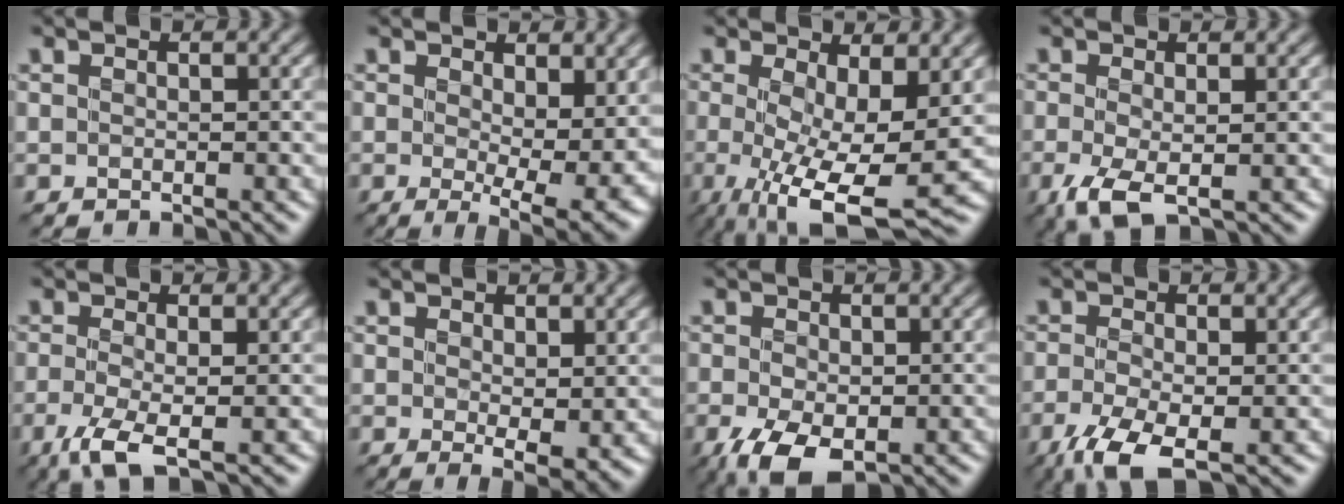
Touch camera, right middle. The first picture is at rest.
{"total": 8.0, "force": [1.0, 3.3, 7.3], "torque": [-0.107, -0.022, 0.022]}
{"total": 9.4, "force": [-1.3, 3.1, 8.8], "torque": [-0.156, -0.018, -0.017]}
{"total": 3.2, "force": [-1.1, 1.1, 2.8], "torque": [-0.071, -0.010, -0.023]}
{"total": 3.6, "force": [-1.5, 0.9, 3.1], "torque": [-0.076, -0.009, -0.032]}
{"total": 3.1, "force": [0.7, 0.9, 2.9], "torque": [-0.047, -0.013, 0.016]}
{"total": 5.0, "force": [-1.9, 2.7, 3.7], "torque": [-0.094, -0.016, -0.033]}
{"total": 4.9, "force": [-2.5, 1.8, 3.8], "torque": [-0.090, -0.012, -0.051]}